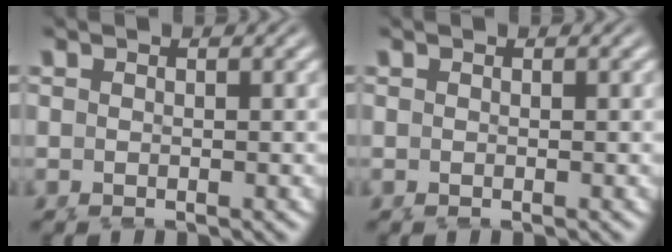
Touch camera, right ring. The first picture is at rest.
{"total": 0.0}